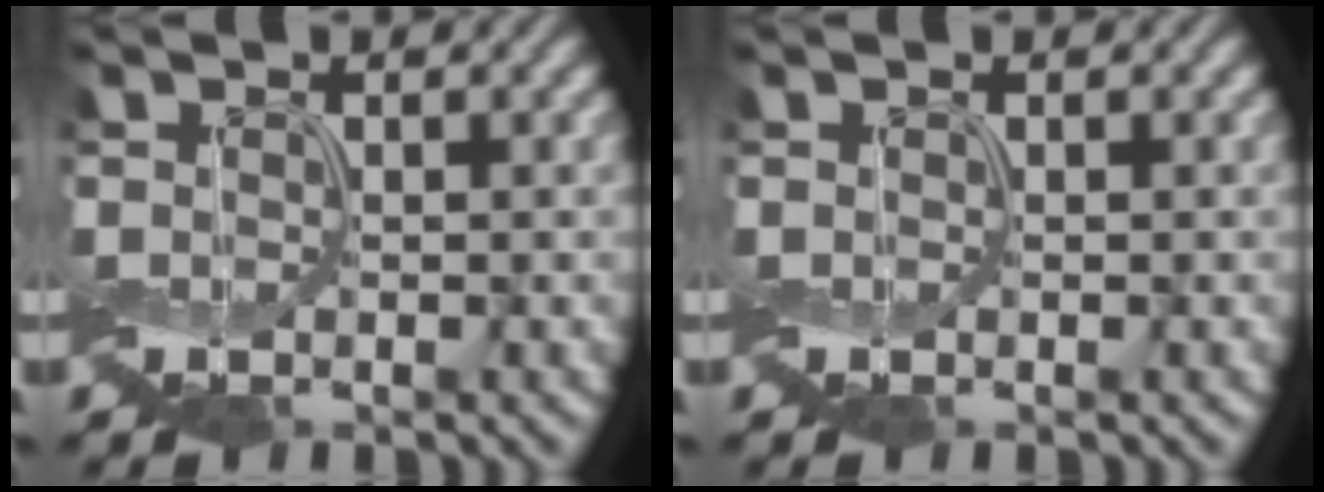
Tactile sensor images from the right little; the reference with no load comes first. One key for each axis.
{"total": 0.0}